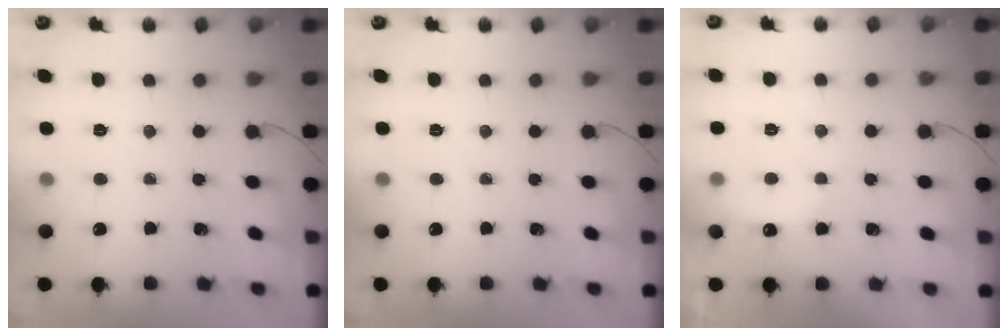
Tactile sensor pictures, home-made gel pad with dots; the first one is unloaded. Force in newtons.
{"total": 0.0}
{"total": 5.5, "press": 5.4, "slide": 1.0}